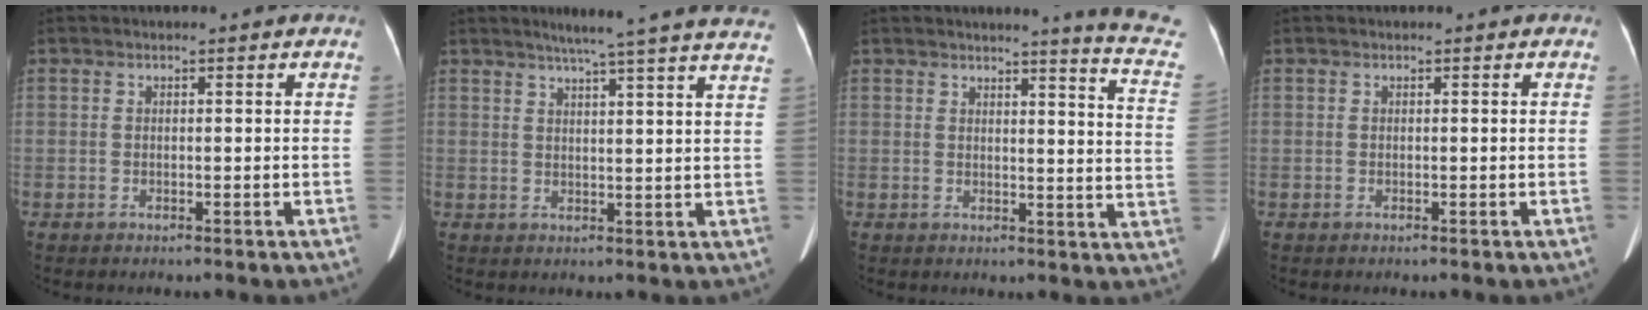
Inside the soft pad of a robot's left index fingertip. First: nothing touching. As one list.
[{"total": 18.2, "force": [15.8, -0.8, 9.0], "torque": [-0.130, -0.017, 0.188]}, {"total": 10.9, "force": [9.8, -1.3, 4.5], "torque": [-0.049, -0.077, 0.084]}, {"total": 0.0}]